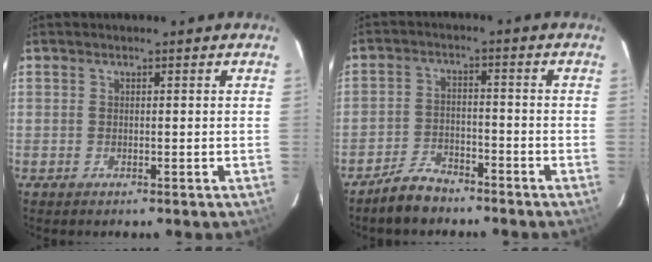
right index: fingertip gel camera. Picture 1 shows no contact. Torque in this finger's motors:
{"motor_torque": [0.01, 0.00, -0.06, -0.08]}